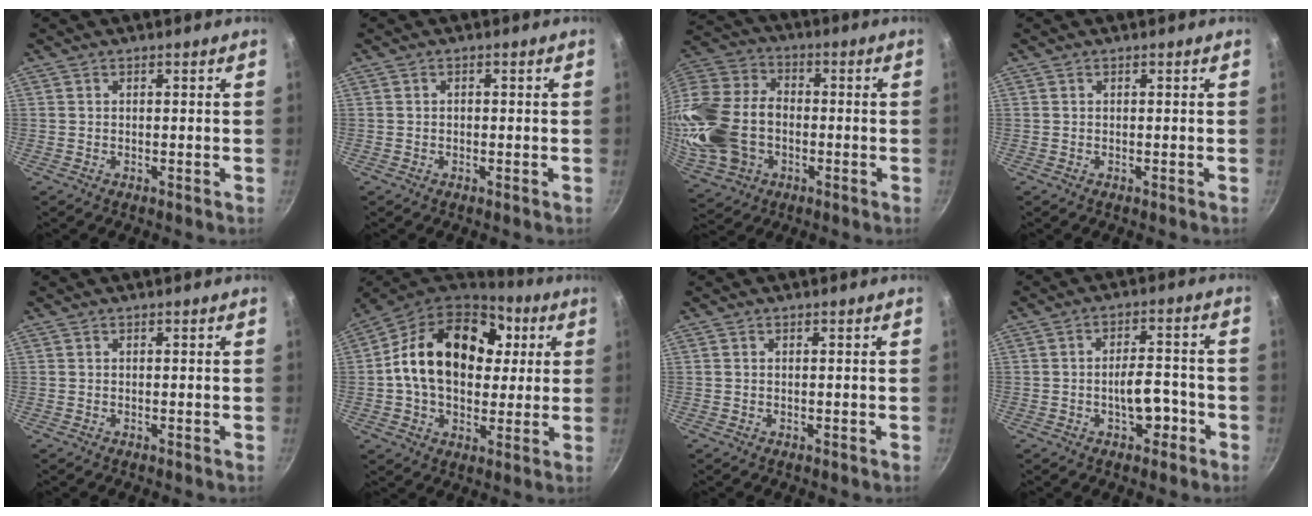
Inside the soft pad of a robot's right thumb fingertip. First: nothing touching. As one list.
[{"total": 0.6, "force": [-0.1, 0.5, 0.3], "torque": [-0.005, 0.003, -0.003]}, {"total": 21.9, "force": [-4.0, 15.9, 14.5], "torque": [-0.310, 0.031, -0.071]}, {"total": 0.0}, {"total": 0.0}, {"total": 22.1, "force": [4.4, 15.5, 15.2], "torque": [-0.231, 0.017, 0.059]}, {"total": 0.0}, {"total": 6.6, "force": [-2.7, 3.4, 4.9], "torque": [-0.047, 0.028, -0.038]}]